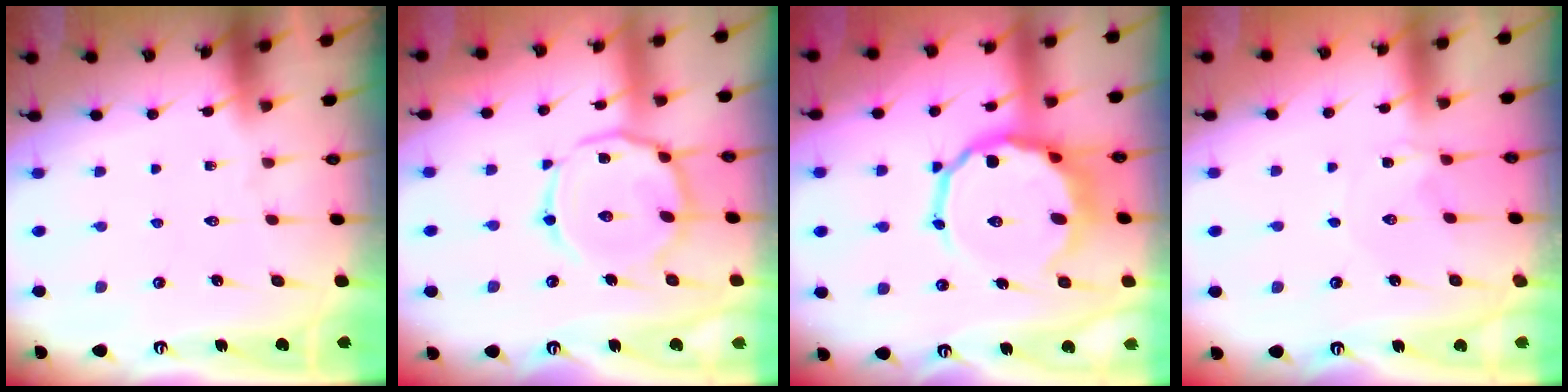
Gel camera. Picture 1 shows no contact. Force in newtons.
{"total": 14.3, "press": 14.3, "slide": 0.9}
{"total": 12.2, "press": 11.8, "slide": 3.1}
{"total": 1.4, "press": 1.4, "slide": 0.3}